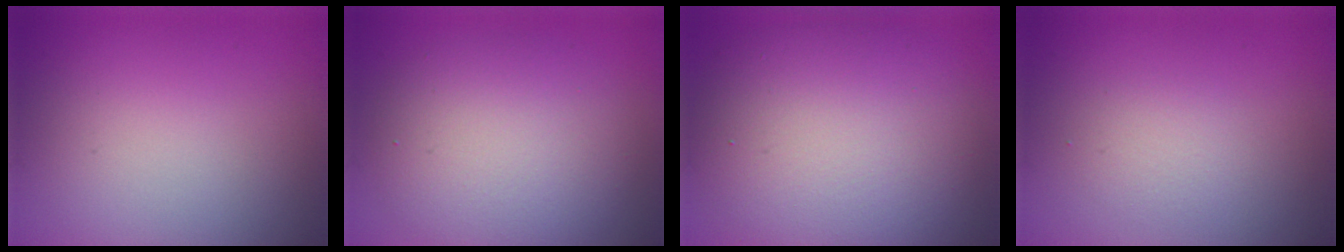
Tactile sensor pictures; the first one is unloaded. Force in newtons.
{"total": 6.3, "press": 6.3, "slide": 0.6}
{"total": 11.6, "press": 11.6, "slide": 0.5}
{"total": 1.5, "press": 1.5, "slide": 0.1}